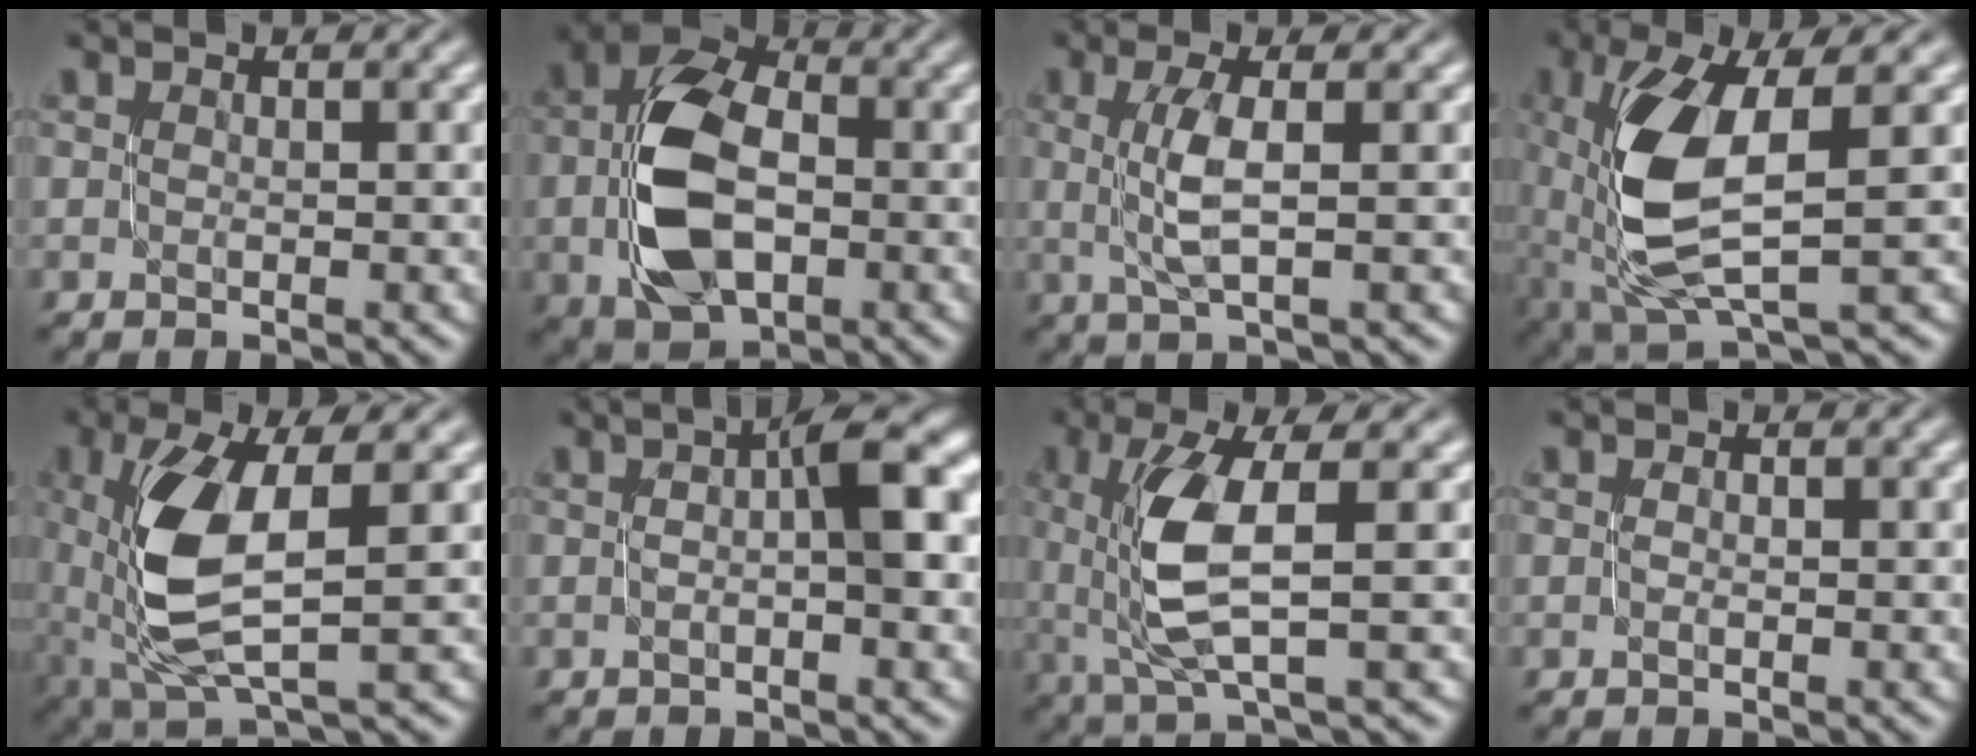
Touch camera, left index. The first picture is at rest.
{"total": 9.6, "force": [-0.9, 6.4, 7.2], "torque": [-0.153, 0.000, -0.018]}
{"total": 3.3, "force": [0.3, 0.8, 3.2], "torque": [-0.070, 0.003, 0.010]}
{"total": 8.8, "force": [0.3, 3.8, 8.0], "torque": [-0.178, -0.012, 0.018]}
{"total": 7.9, "force": [0.5, 3.3, 7.2], "torque": [-0.160, -0.011, 0.020]}
{"total": 5.1, "force": [0.3, 1.2, 4.9], "torque": [-0.070, 0.013, 0.000]}
{"total": 6.5, "force": [0.7, 1.9, 6.2], "torque": [-0.131, -0.004, 0.021]}
{"total": 0.0}